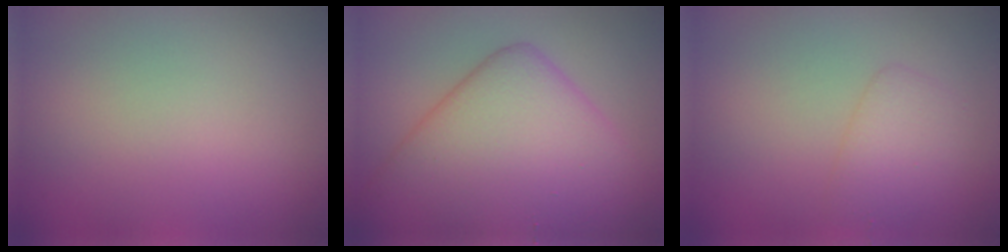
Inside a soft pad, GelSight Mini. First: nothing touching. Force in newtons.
{"total": 10.7, "press": 10.7, "slide": 0.2}
{"total": 2.2, "press": 2.2, "slide": 0.2}